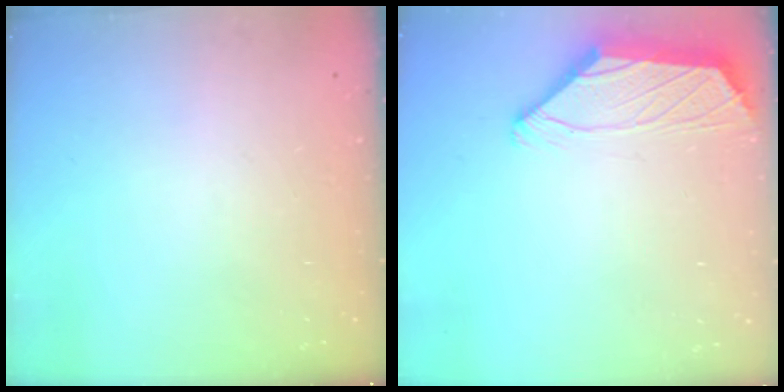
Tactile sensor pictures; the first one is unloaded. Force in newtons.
{"total": 1.8, "press": 1.6, "slide": 0.7}